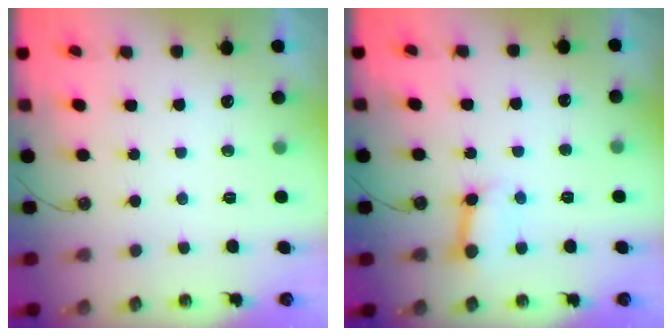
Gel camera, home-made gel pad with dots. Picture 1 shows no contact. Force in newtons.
{"total": 7.1, "press": 7.1, "slide": 0.4}